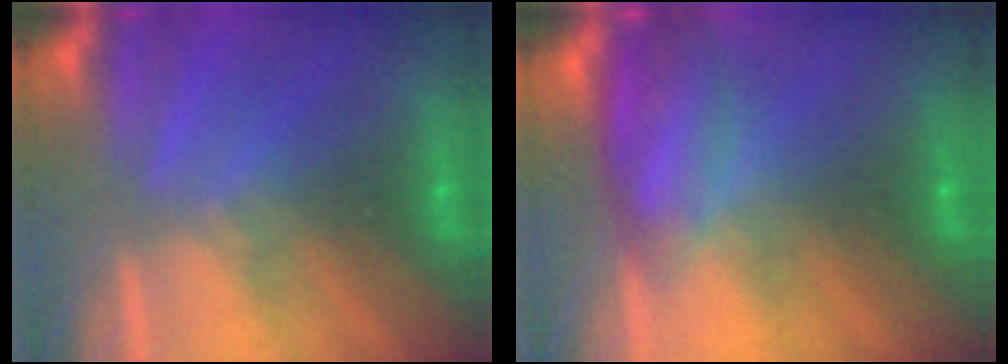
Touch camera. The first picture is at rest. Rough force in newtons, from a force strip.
{"total": 5.6}